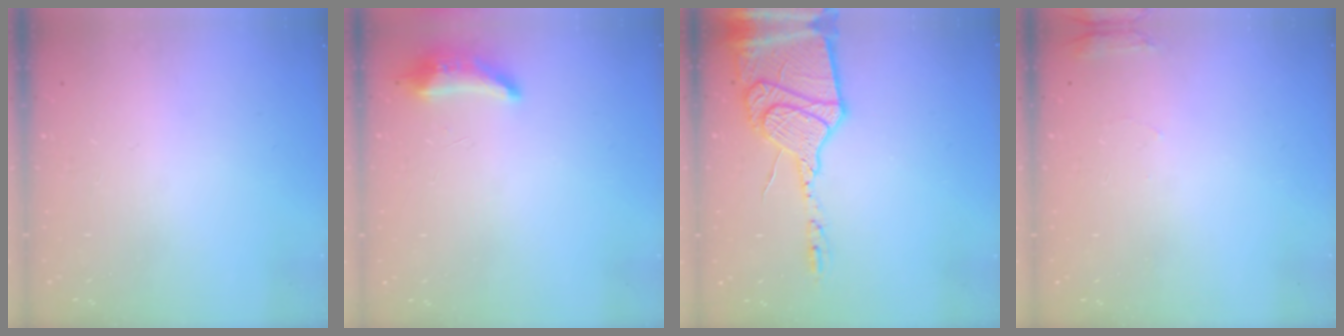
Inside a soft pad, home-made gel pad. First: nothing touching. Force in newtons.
{"total": 8.3, "press": 8.1, "slide": 1.8}
{"total": 24.1, "press": 21.5, "slide": 10.8}
{"total": 5.2, "press": 5.0, "slide": 1.3}